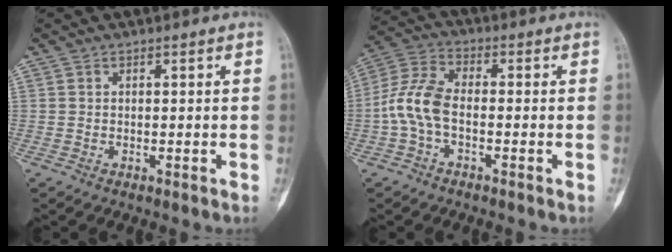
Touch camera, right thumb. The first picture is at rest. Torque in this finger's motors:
{"motor_torque": [0.08, 0.08, 0.19, -0.19, 0.09]}